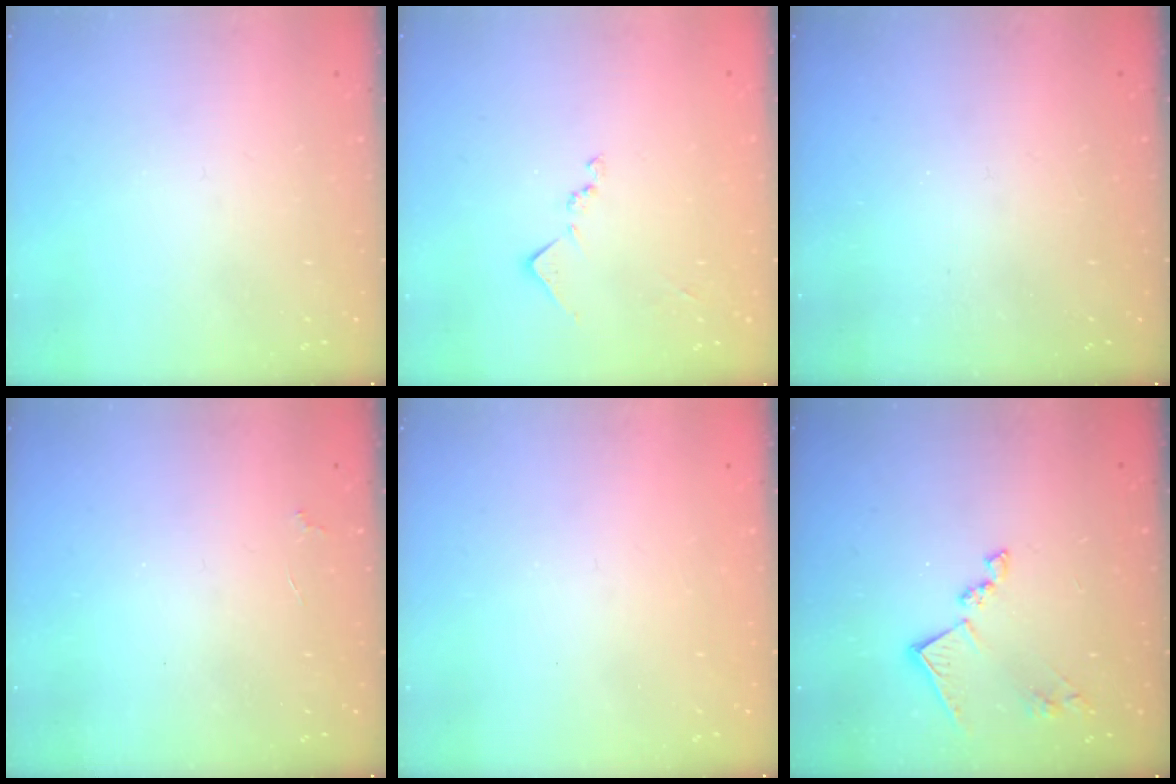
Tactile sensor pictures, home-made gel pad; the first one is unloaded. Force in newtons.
{"total": 9.2, "press": 9.2, "slide": 0.4}
{"total": 0.8, "press": 0.8, "slide": 0.3}
{"total": 2.1, "press": 2.0, "slide": 0.4}
{"total": 1.5, "press": 1.3, "slide": 0.9}
{"total": 12.8, "press": 12.8, "slide": 0.8}